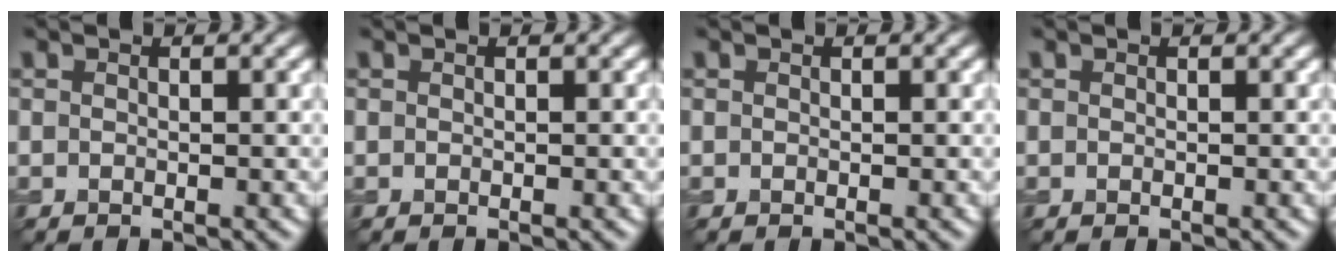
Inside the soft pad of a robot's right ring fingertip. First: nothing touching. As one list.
[{"total": 0.0}, {"total": 0.0}, {"total": 0.0}]